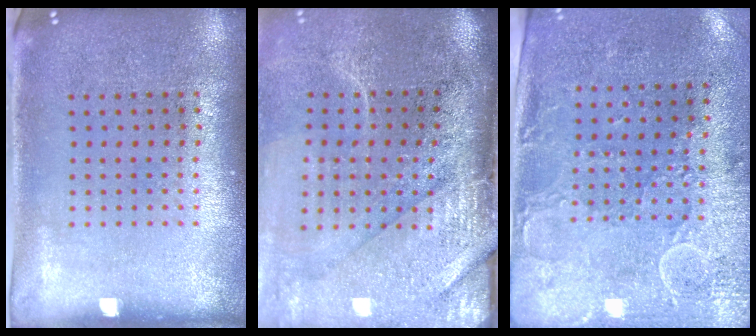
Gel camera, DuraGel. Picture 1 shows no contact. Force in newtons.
{"total": 4.1, "press": 3.5, "slide": 2.1}
{"total": 2.9, "press": 2.4, "slide": 1.7}